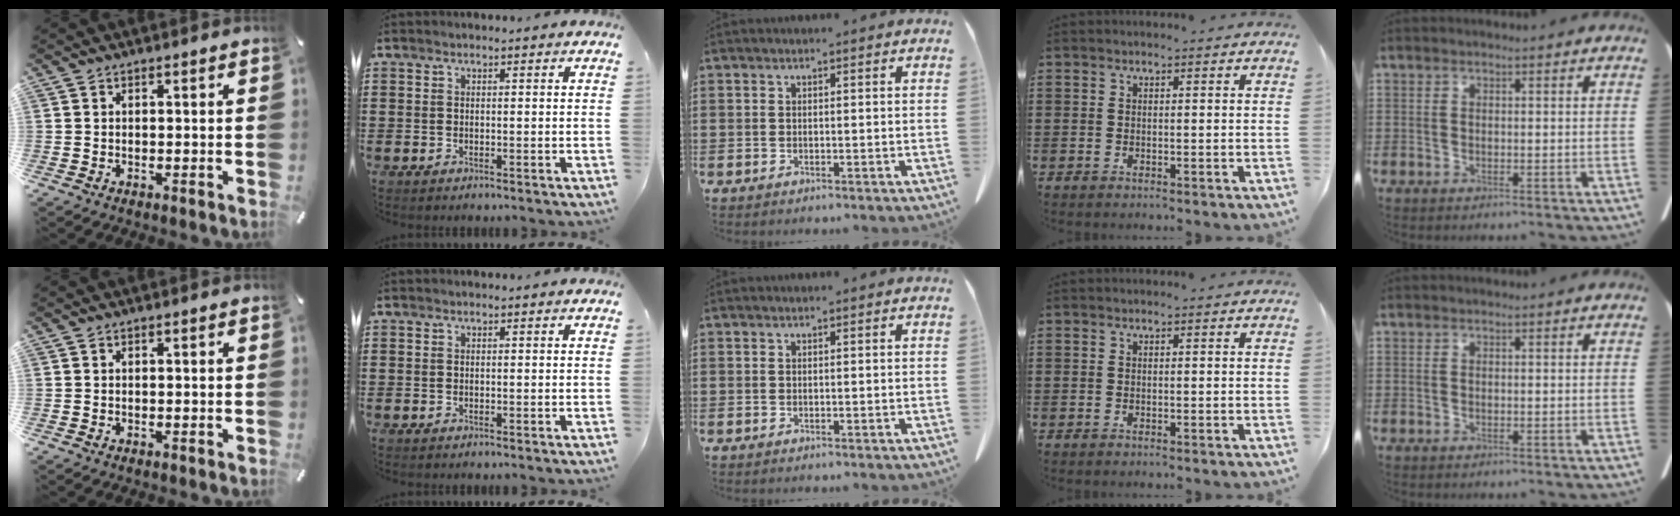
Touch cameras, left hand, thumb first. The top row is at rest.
{}